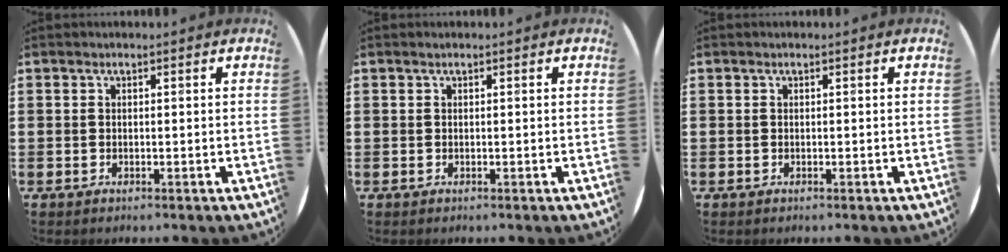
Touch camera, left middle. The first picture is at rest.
{"total": 0.0}
{"total": 0.0}